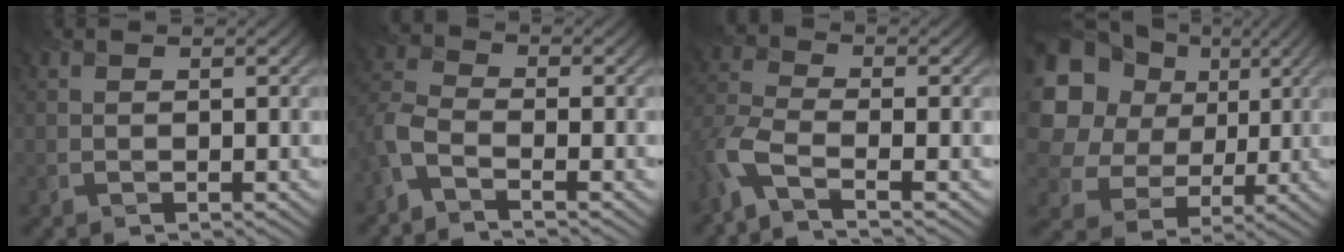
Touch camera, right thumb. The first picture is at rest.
{"total": 4.6, "force": [-3.0, 1.6, 3.1], "torque": [-0.081, -0.010, -0.080]}
{"total": 6.0, "force": [-3.7, 1.8, 4.4], "torque": [-0.104, -0.007, -0.094]}
{"total": 15.1, "force": [5.7, 11.9, 7.4], "torque": [-0.211, 0.043, 0.092]}